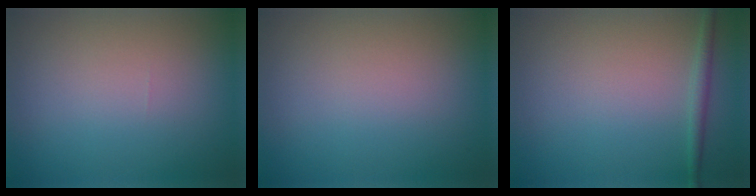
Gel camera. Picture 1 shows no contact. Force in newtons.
{"total": 0.0}
{"total": 1.3, "press": 1.3, "slide": 0.1}